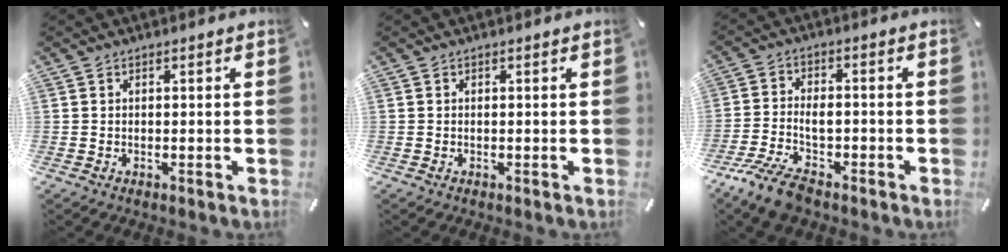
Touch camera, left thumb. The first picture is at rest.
{"total": 0.0}
{"total": 8.3, "force": [-4.3, 4.6, 5.5], "torque": [-0.119, 0.015, -0.079]}